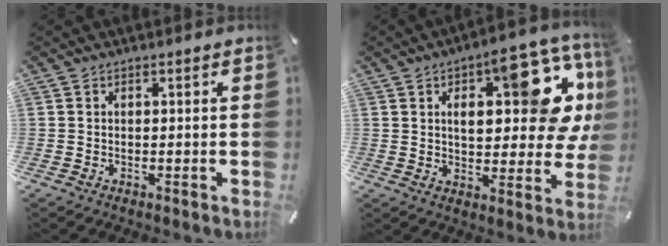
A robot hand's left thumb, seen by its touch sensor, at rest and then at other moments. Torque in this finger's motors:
{"motor_torque": [1.97, 2.05, 1.86, -0.39, 0.46]}